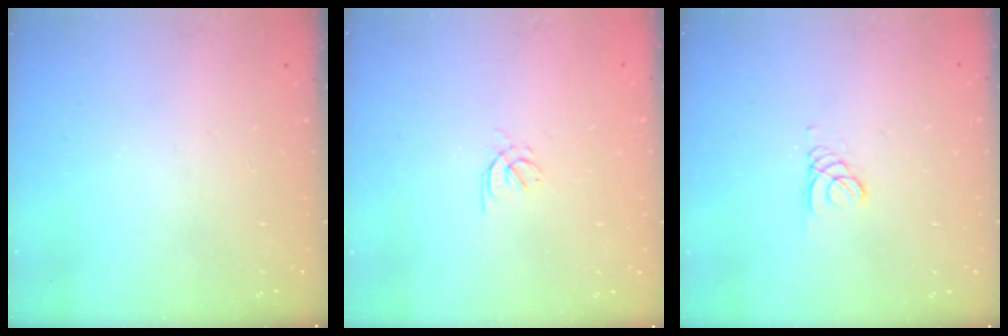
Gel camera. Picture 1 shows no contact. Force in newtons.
{"total": 2.1, "press": 2.0, "slide": 0.6}
{"total": 1.5, "press": 1.5, "slide": 0.1}